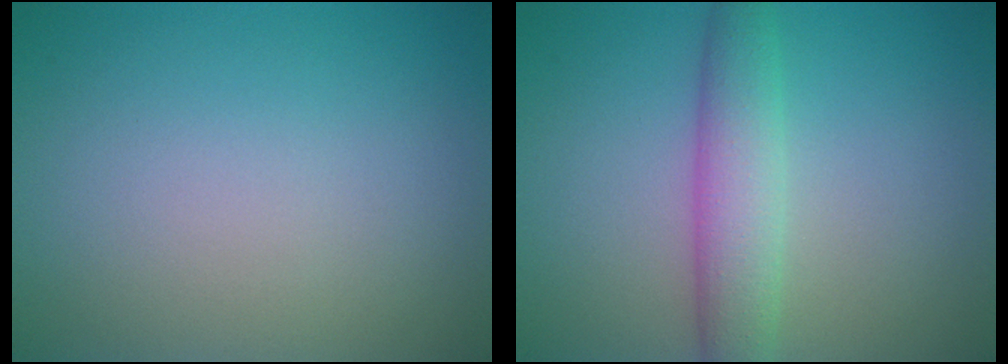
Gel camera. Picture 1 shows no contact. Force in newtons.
{"total": 4.1, "press": 4.1, "slide": 0.2}